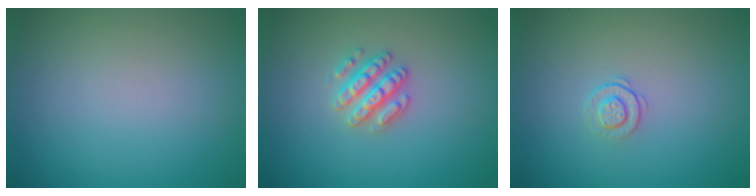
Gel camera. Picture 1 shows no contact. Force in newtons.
{"total": 2.8, "press": 2.7, "slide": 0.6}
{"total": 1.2, "press": 0.9, "slide": 0.8}